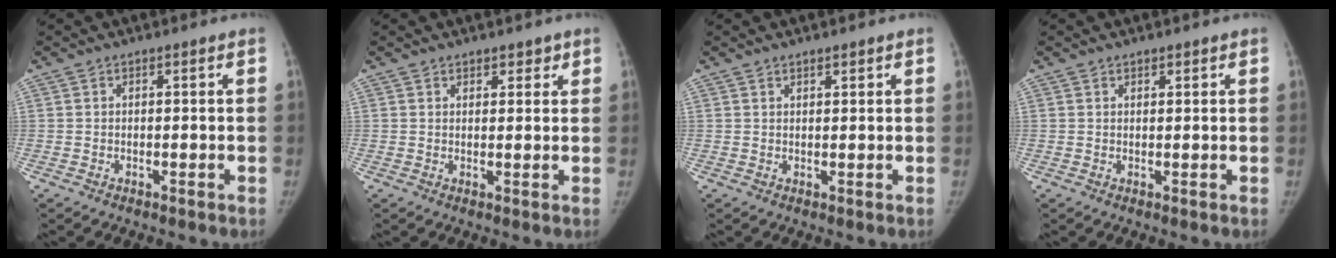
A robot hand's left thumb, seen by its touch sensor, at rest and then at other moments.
{"total": 2.4, "force": [1.7, 1.5, 0.9], "torque": [0.012, -0.009, 0.021]}
{"total": 1.3, "force": [1.0, 0.5, 0.6], "torque": [-0.004, -0.006, 0.015]}
{"total": 1.0, "force": [0.8, 0.5, 0.4], "torque": [0.001, -0.004, 0.010]}